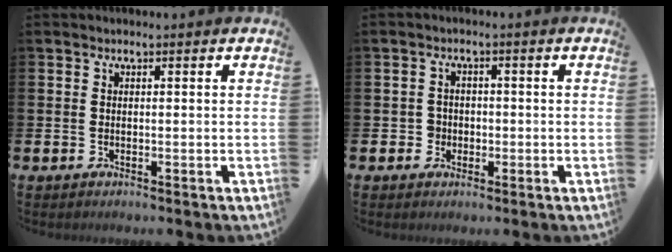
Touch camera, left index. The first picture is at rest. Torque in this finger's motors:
{"motor_torque": [-0.07, -0.10, -0.04, -0.02]}